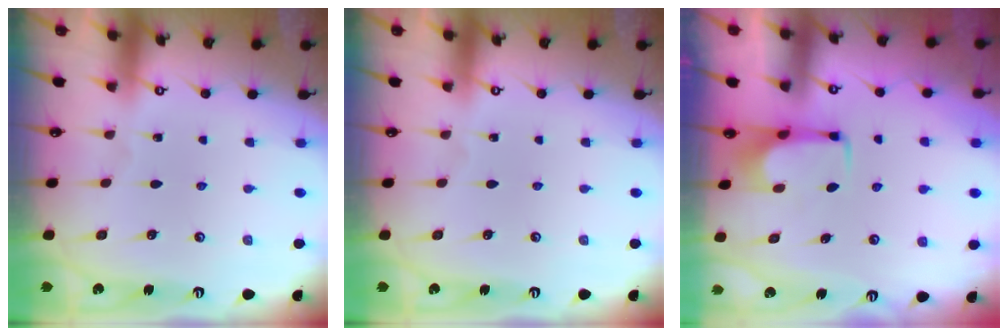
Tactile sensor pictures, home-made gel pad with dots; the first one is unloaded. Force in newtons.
{"total": 0.0}
{"total": 1.7, "press": 1.7, "slide": 0.4}